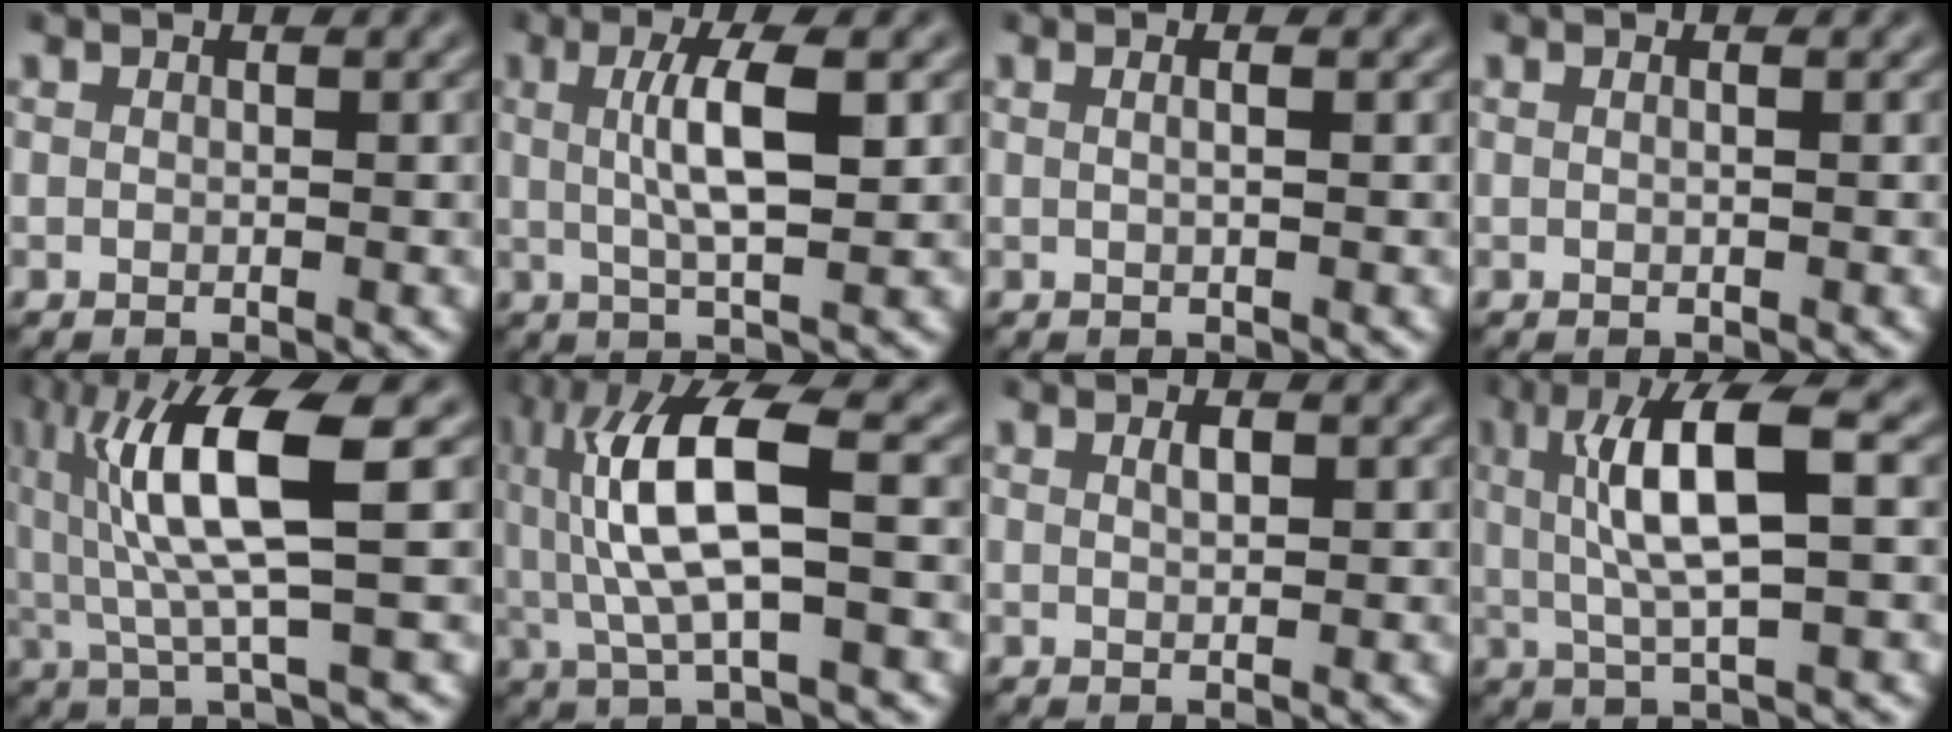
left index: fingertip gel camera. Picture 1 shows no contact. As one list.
[{"total": 5.0, "force": [0.3, 0.9, 4.9], "torque": [-0.085, 0.005, 0.011]}, {"total": 1.4, "force": [0.0, 0.6, 1.2], "torque": [0.004, 0.005, -0.017]}, {"total": 0.7, "force": [0.0, 0.3, 0.6], "torque": [0.005, 0.000, -0.010]}, {"total": 8.3, "force": [1.2, 1.5, 8.1], "torque": [-0.154, 0.001, 0.032]}, {"total": 8.5, "force": [0.5, 2.2, 8.2], "torque": [-0.170, 0.011, 0.016]}, {"total": 0.5, "force": [-0.1, 0.0, 0.5], "torque": [-0.008, 0.003, 0.003]}, {"total": 7.1, "force": [0.9, 1.4, 6.9], "torque": [-0.121, 0.012, 0.020]}]